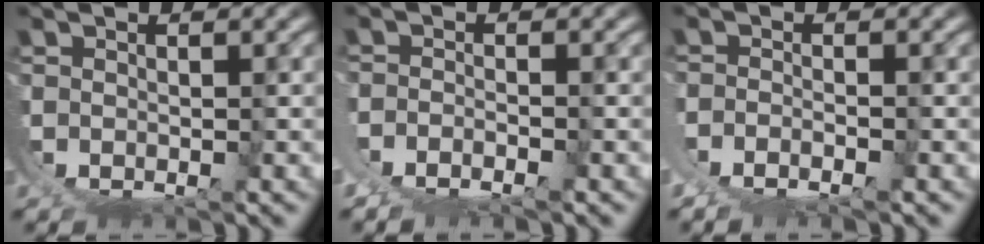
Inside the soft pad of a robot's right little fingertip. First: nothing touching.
{"total": 2.8, "force": [-0.6, 2.2, 1.7], "torque": [-0.033, -0.007, -0.010]}
{"total": 2.3, "force": [-0.4, 1.5, 1.6], "torque": [-0.032, -0.005, -0.005]}